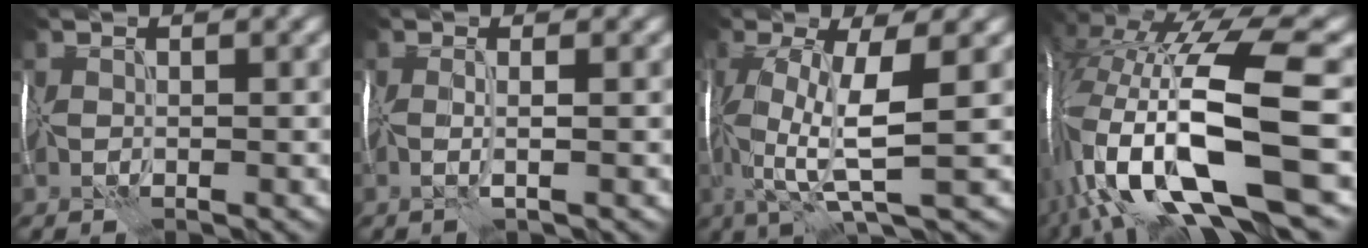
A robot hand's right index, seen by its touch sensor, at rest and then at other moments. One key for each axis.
{"total": 1.3, "fx": -0.1, "fy": 0.2, "fz": 1.3, "tx": -0.017, "ty": -0.001, "tz": -0.006}
{"total": 7.0, "fx": -0.2, "fy": 1.6, "fz": 6.8, "tx": -0.142, "ty": -0.001, "tz": -0.003}
{"total": 17.1, "fx": -4.0, "fy": 5.7, "fz": 15.7, "tx": -0.277, "ty": -0.011, "tz": -0.061}